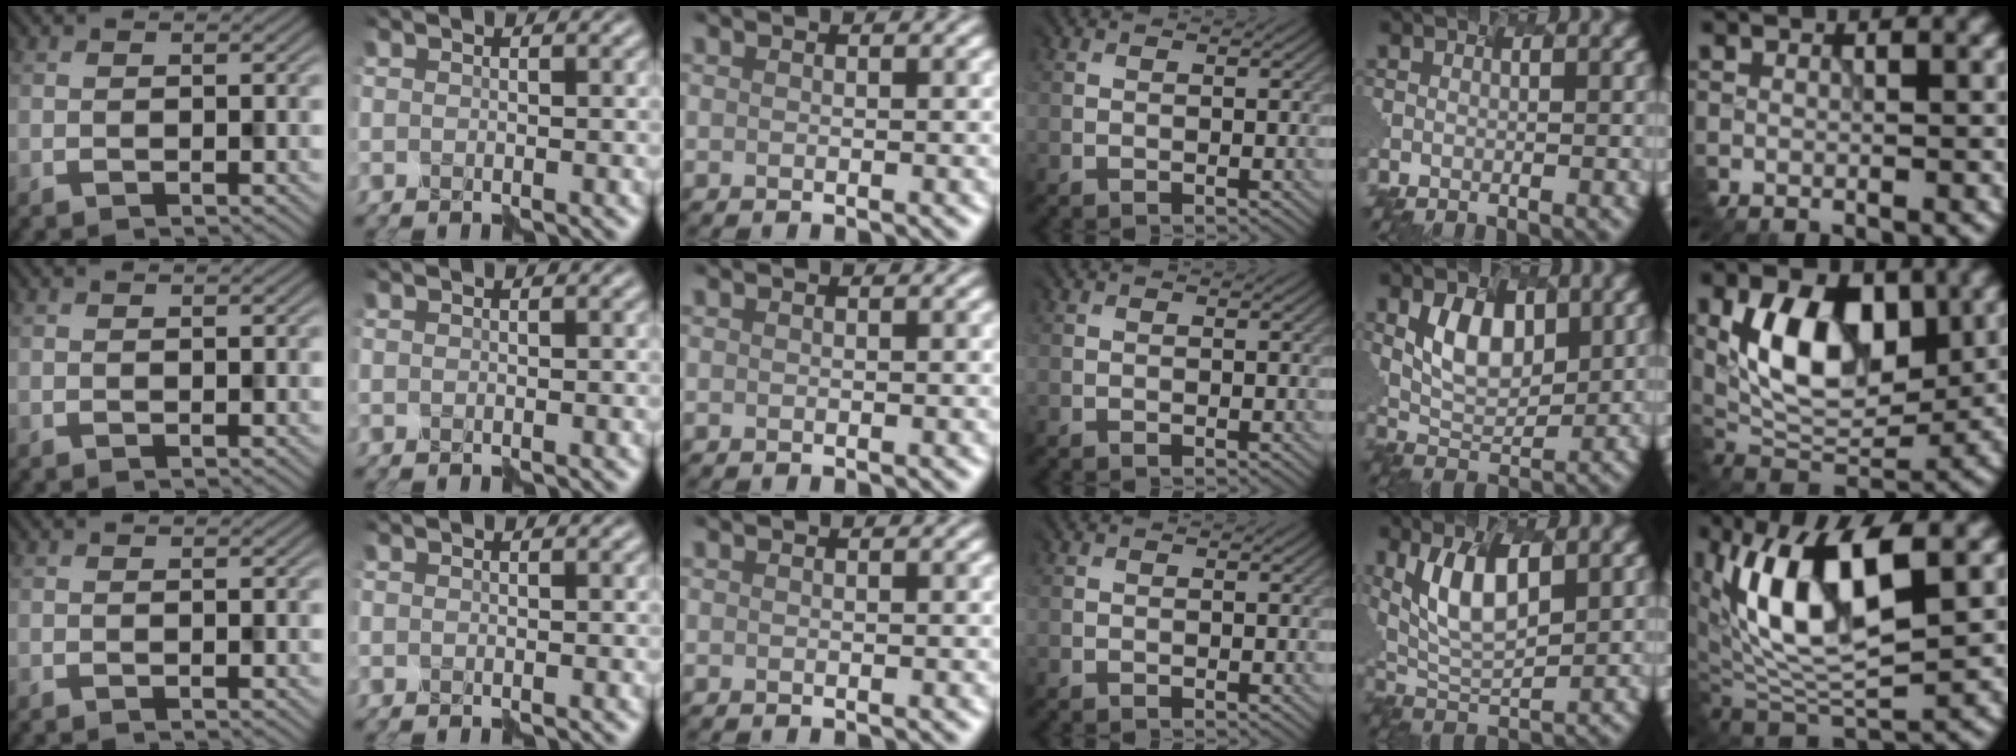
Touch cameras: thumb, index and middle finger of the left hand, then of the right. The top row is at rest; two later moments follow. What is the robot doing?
{"motion": "assemble", "object": "hinged jar"}